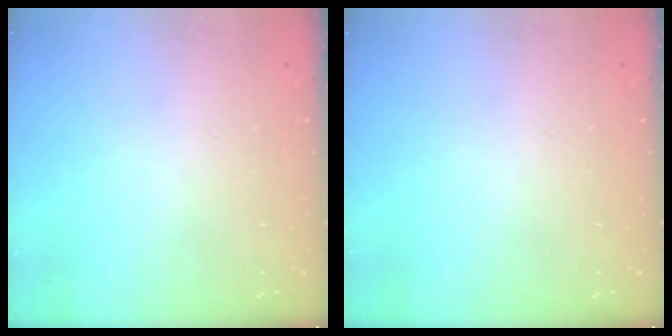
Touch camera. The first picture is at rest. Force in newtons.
{"total": 0.0}